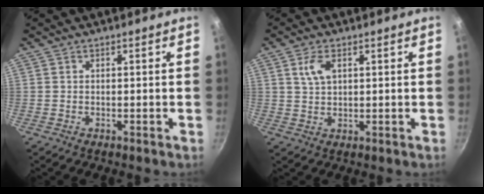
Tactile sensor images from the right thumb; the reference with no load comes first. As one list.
[{"total": 4.4, "force": [1.6, 2.4, 3.3], "torque": [-0.056, -0.001, 0.032]}]